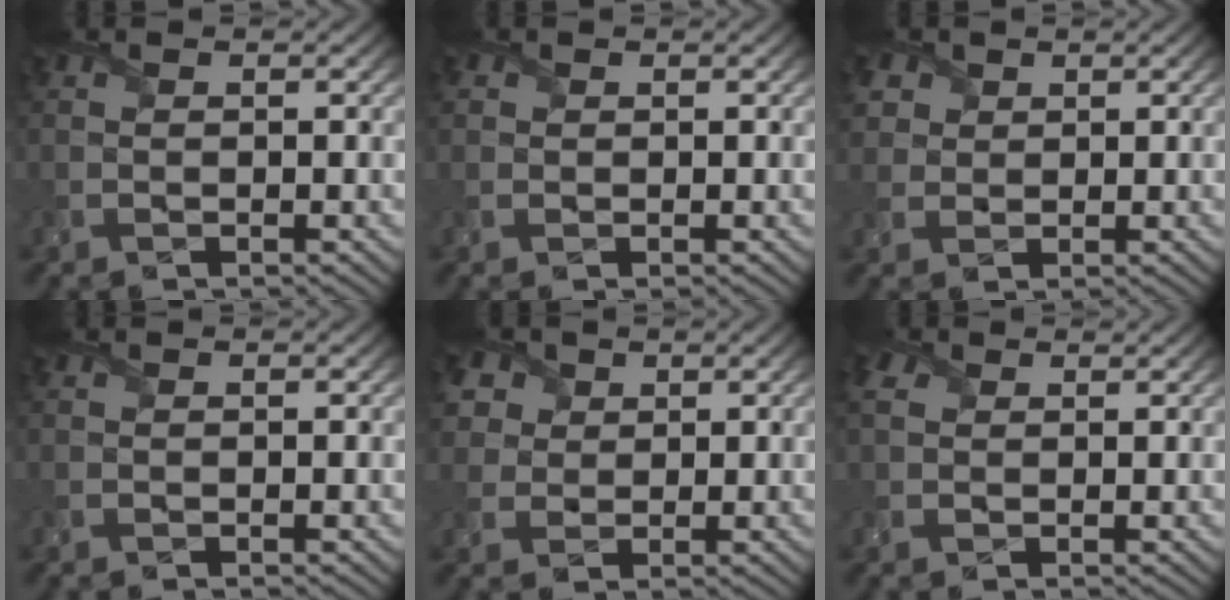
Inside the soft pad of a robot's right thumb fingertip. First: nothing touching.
{"total": 1.0, "force": [0.4, 0.9, 0.2], "torque": [-0.003, -0.003, 0.007]}
{"total": 3.2, "force": [1.6, 2.7, 0.9], "torque": [-0.036, -0.001, 0.036]}
{"total": 0.0}
{"total": 5.8, "force": [3.0, 4.5, 2.2], "torque": [-0.090, 0.002, 0.055]}
{"total": 2.8, "force": [1.5, 1.9, 1.4], "torque": [-0.044, 0.012, 0.029]}